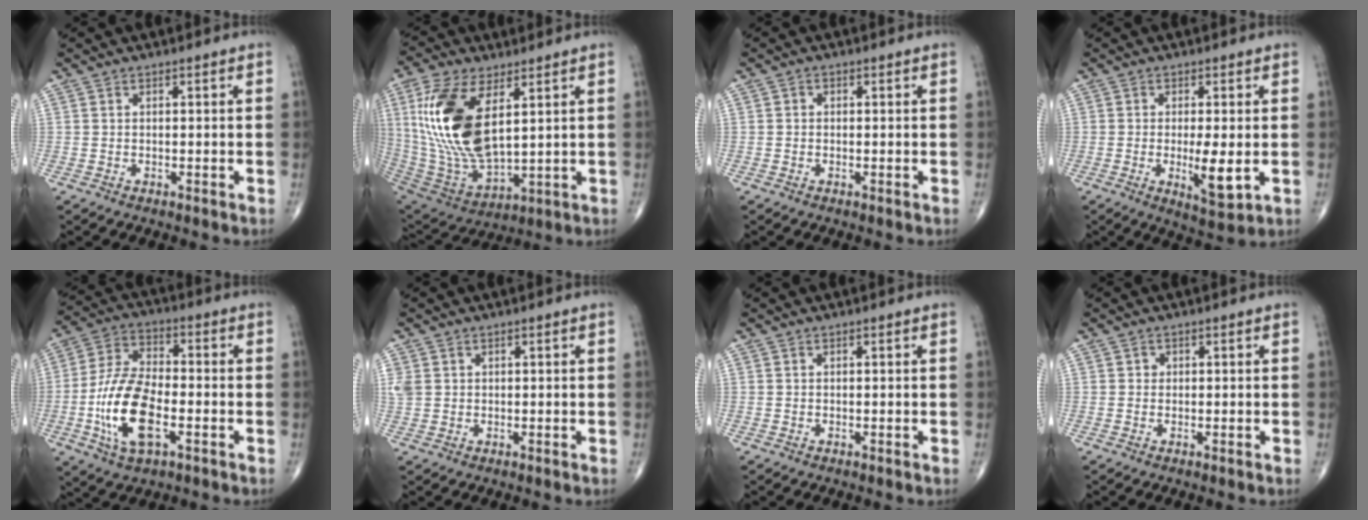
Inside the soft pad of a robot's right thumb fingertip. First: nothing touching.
{"total": 20.4, "force": [5.7, 9.6, 17.0], "torque": [-0.348, -0.029, 0.119]}
{"total": 0.8, "force": [-0.1, 0.7, 0.4], "torque": [0.001, 0.003, -0.006]}
{"total": 7.1, "force": [-0.9, 2.0, 6.8], "torque": [-0.111, -0.020, -0.012]}
{"total": 15.2, "force": [-4.1, 7.2, 12.7], "torque": [-0.254, 0.018, -0.078]}
{"total": 3.0, "force": [0.8, 2.5, 1.4], "torque": [-0.034, 0.005, 0.023]}
{"total": 0.0}
{"total": 0.8, "force": [0.1, 0.8, 0.2], "torque": [0.004, 0.002, 0.000]}